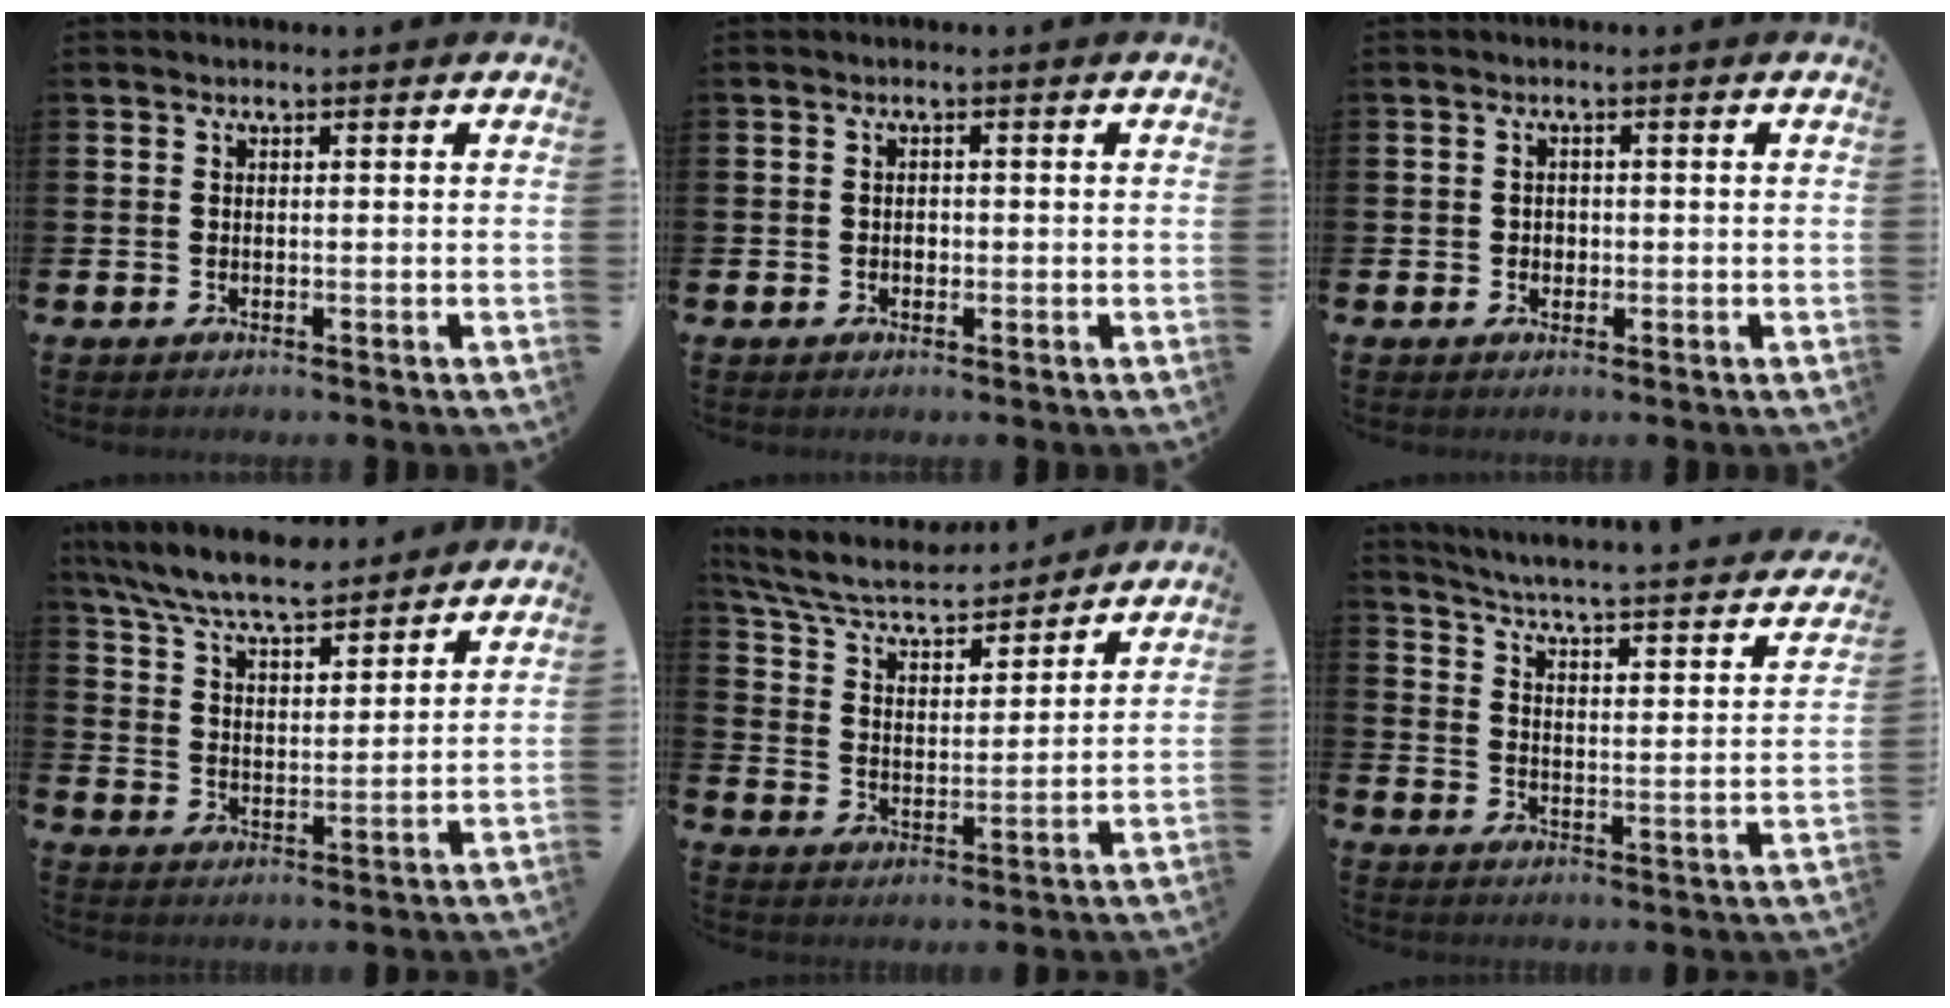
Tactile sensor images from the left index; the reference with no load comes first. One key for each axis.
{"total": 0.9, "fx": -0.2, "fy": 0.8, "fz": 0.4, "tx": -0.009, "ty": 0.005, "tz": -0.005}
{"total": 1.3, "fx": -0.1, "fy": 1.2, "fz": 0.4, "tx": -0.001, "ty": 0.005, "tz": -0.005}
{"total": 8.1, "fx": 7.5, "fy": 1.2, "fz": 2.6, "tx": -0.086, "ty": -0.038, "tz": 0.136}
{"total": 7.5, "fx": 6.7, "fy": 2.0, "fz": 2.5, "tx": -0.089, "ty": -0.046, "tz": 0.115}
{"total": 3.5, "fx": 3.1, "fy": 0.2, "fz": 1.5, "tx": -0.052, "ty": -0.040, "tz": 0.040}